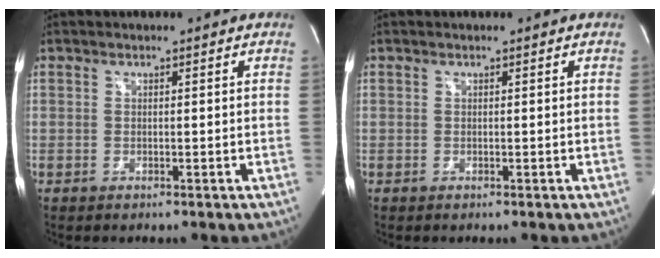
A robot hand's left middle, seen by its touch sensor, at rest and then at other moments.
{"total": 0.0}